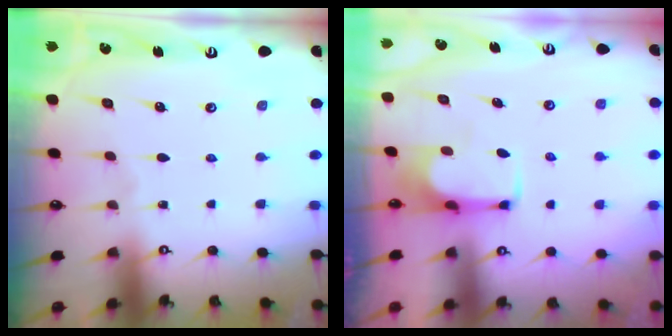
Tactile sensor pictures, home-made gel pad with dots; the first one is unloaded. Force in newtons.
{"total": 3.9, "press": 3.7, "slide": 1.1}